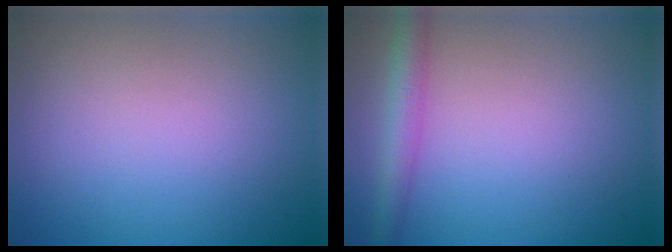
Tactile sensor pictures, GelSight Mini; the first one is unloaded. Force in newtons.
{"total": 3.2, "press": 3.2, "slide": 0.1}